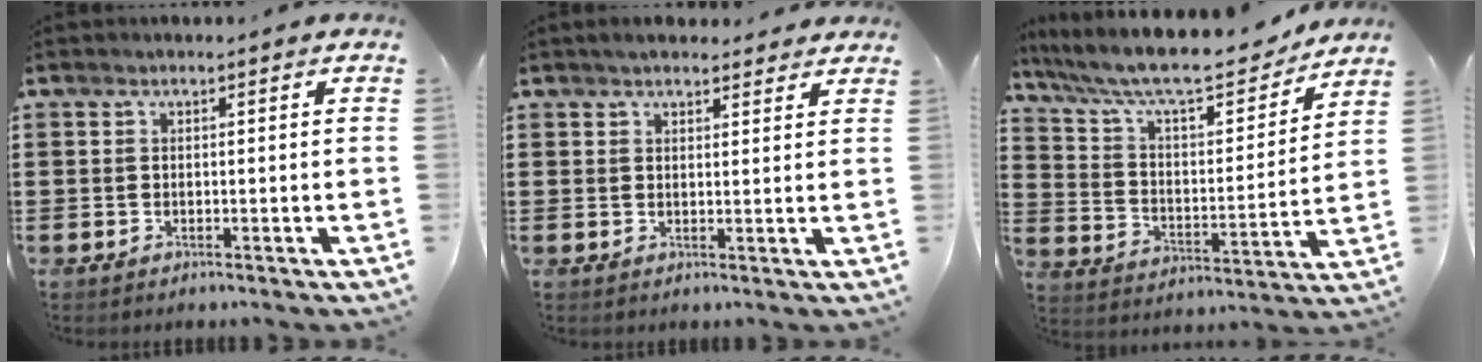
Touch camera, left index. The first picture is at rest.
{"total": 2.5, "force": [2.4, 0.6, 0.5], "torque": [-0.014, 0.002, 0.045]}
{"total": 10.9, "force": [9.3, 1.8, 5.4], "torque": [-0.132, -0.059, 0.155]}